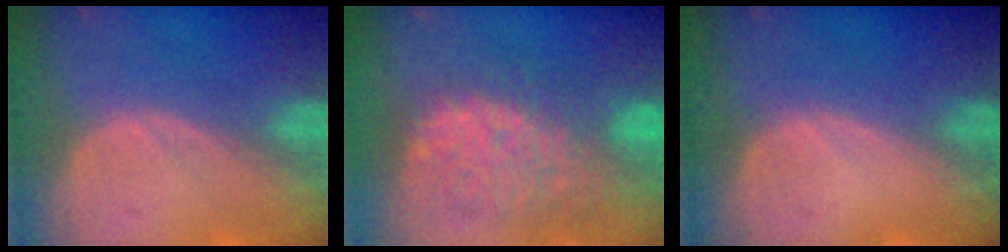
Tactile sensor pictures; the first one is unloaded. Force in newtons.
{"total": 10.7, "press": 10.0, "slide": 3.9}
{"total": 0.0}